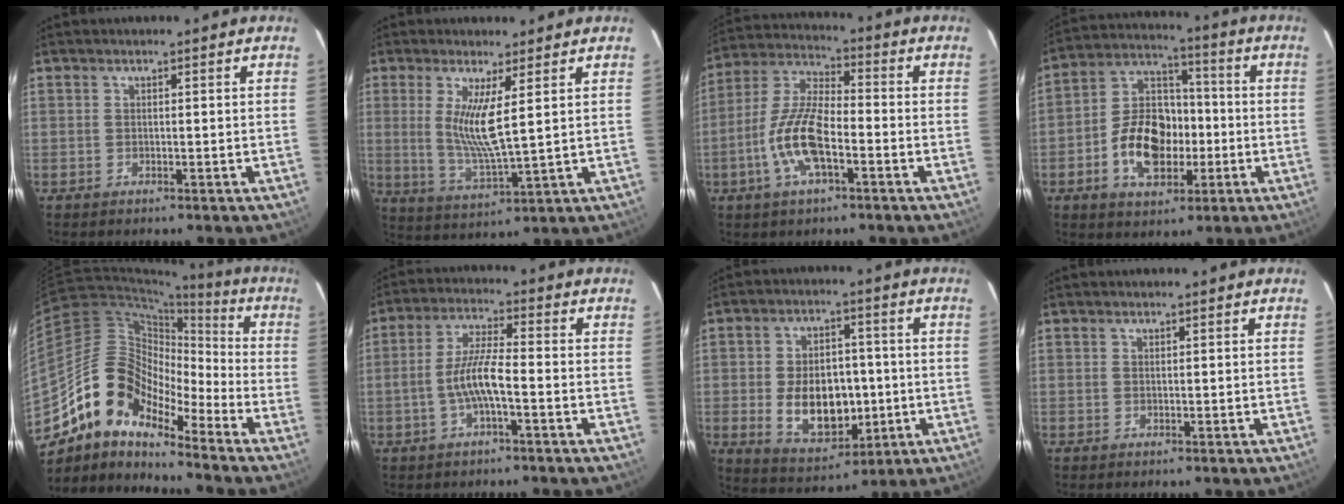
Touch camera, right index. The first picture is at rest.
{"total": 8.6, "force": [2.4, 0.8, 8.2], "torque": [-0.162, -0.021, 0.050]}
{"total": 12.5, "force": [-4.3, 4.5, 10.8], "torque": [-0.231, 0.001, -0.085]}
{"total": 14.0, "force": [-4.0, 9.3, 9.7], "torque": [-0.196, 0.026, -0.062]}
{"total": 13.0, "force": [-9.6, 5.9, 6.5], "torque": [-0.104, 0.021, -0.200]}
{"total": 6.9, "force": [-2.2, 0.9, 6.5], "torque": [-0.133, 0.006, -0.041]}
{"total": 12.7, "force": [-1.7, 8.3, 9.5], "torque": [-0.185, 0.000, -0.005]}
{"total": 0.0}